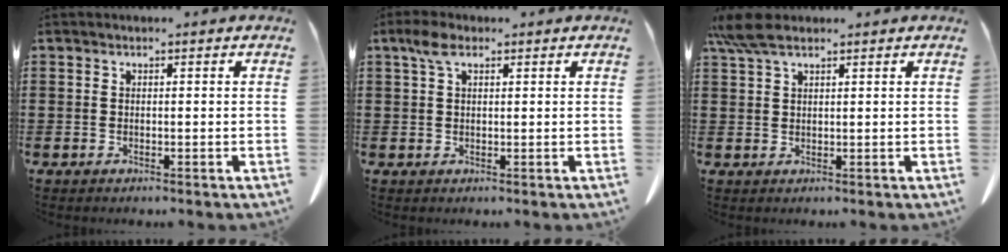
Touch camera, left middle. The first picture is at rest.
{"total": 3.1, "force": [1.5, 1.5, 2.3], "torque": [-0.052, 0.009, 0.027]}
{"total": 4.6, "force": [2.9, 1.5, 3.2], "torque": [-0.078, 0.004, 0.053]}